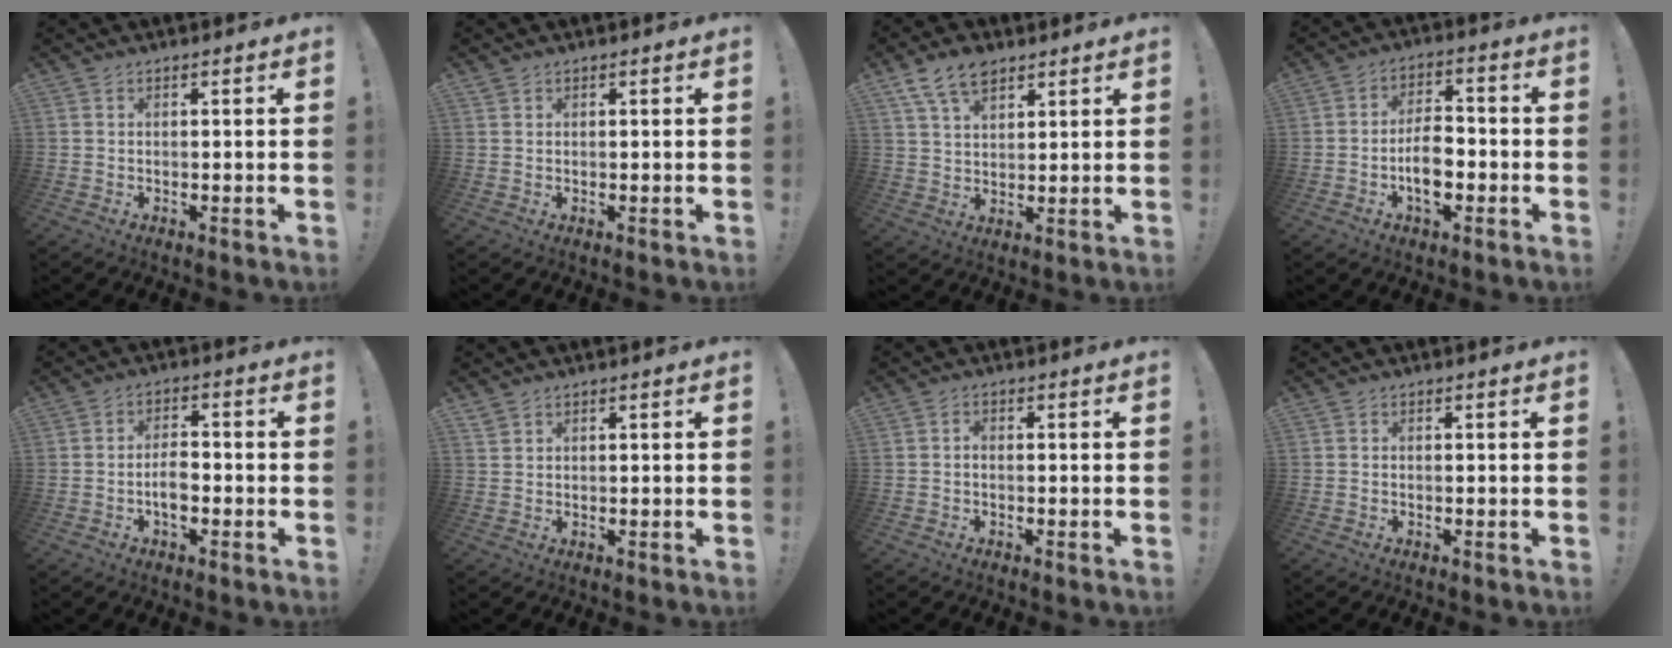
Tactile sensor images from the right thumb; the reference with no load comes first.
{"total": 0.5, "force": [0.4, 0.3, 0.2], "torque": [-0.006, 0.002, 0.009]}
{"total": 9.2, "force": [5.9, 5.2, 4.9], "torque": [-0.087, -0.017, 0.114]}
{"total": 9.2, "force": [-2.7, 5.6, 6.7], "torque": [-0.112, 0.012, -0.048]}
{"total": 5.5, "force": [-1.8, 3.6, 3.8], "torque": [-0.056, 0.006, -0.035]}
{"total": 1.8, "force": [1.4, 0.8, 0.8], "torque": [-0.012, -0.006, 0.027]}
{"total": 1.1, "force": [-0.6, 0.6, 0.7], "torque": [-0.015, 0.005, -0.011]}
{"total": 0.0}